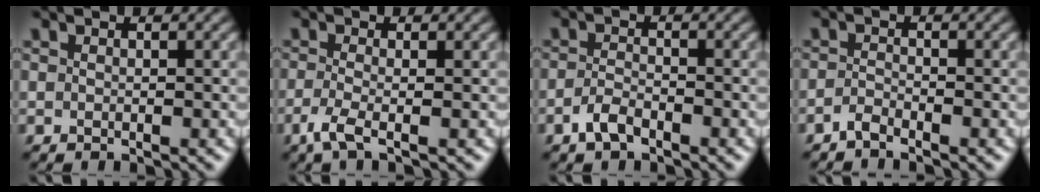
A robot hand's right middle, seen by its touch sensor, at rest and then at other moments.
{"total": 2.6, "force": [-1.3, 0.6, 2.2], "torque": [-0.050, -0.010, -0.036]}
{"total": 2.0, "force": [-1.3, 0.8, 1.2], "torque": [-0.028, 0.002, -0.030]}
{"total": 1.2, "force": [-1.0, 0.2, 0.6], "torque": [-0.015, 0.002, -0.024]}